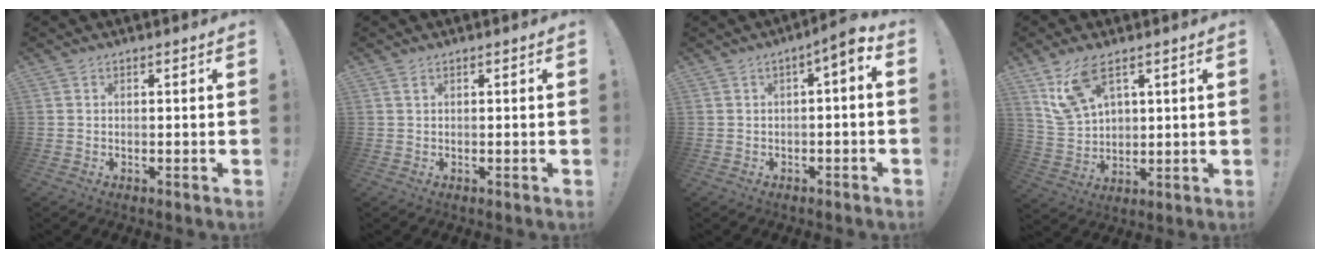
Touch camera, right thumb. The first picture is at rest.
{"total": 1.0, "force": [0.5, 0.1, 0.8], "torque": [-0.019, 0.002, 0.008]}
{"total": 4.2, "force": [0.1, 0.7, 4.1], "torque": [-0.052, -0.006, -0.005]}
{"total": 11.5, "force": [6.6, 6.3, 7.0], "torque": [-0.134, -0.025, 0.130]}